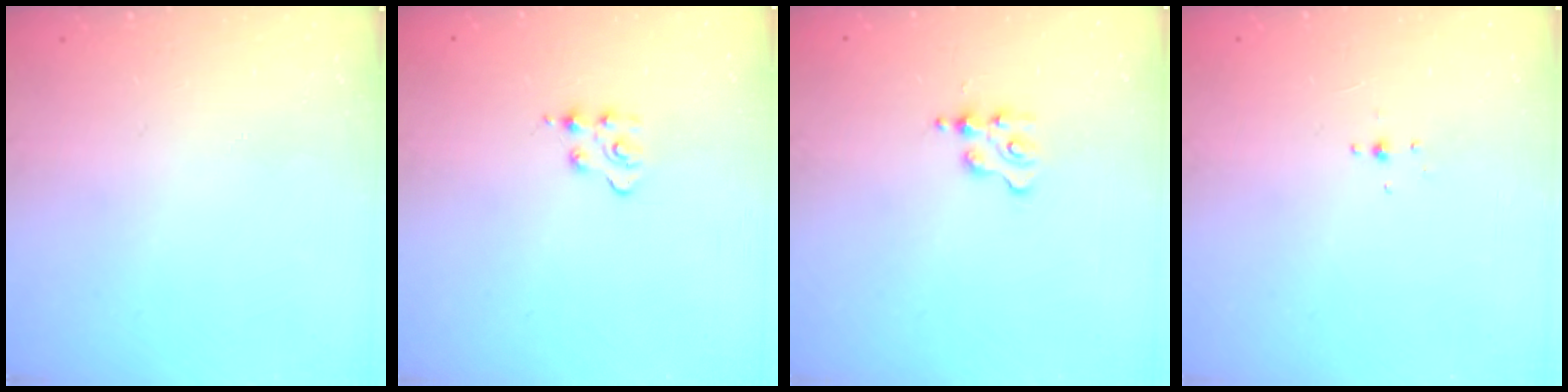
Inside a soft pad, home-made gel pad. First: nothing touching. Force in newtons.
{"total": 3.2, "press": 3.1, "slide": 0.4}
{"total": 2.5, "press": 2.5, "slide": 0.3}
{"total": 2.4, "press": 2.3, "slide": 0.7}